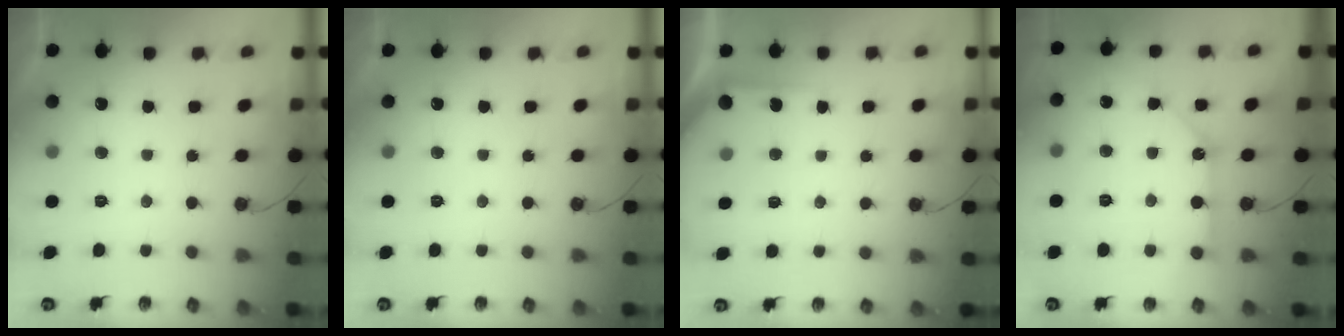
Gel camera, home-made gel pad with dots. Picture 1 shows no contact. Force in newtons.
{"total": 0.0}
{"total": 3.2, "press": 3.2, "slide": 0.3}
{"total": 10.4, "press": 10.4, "slide": 0.9}